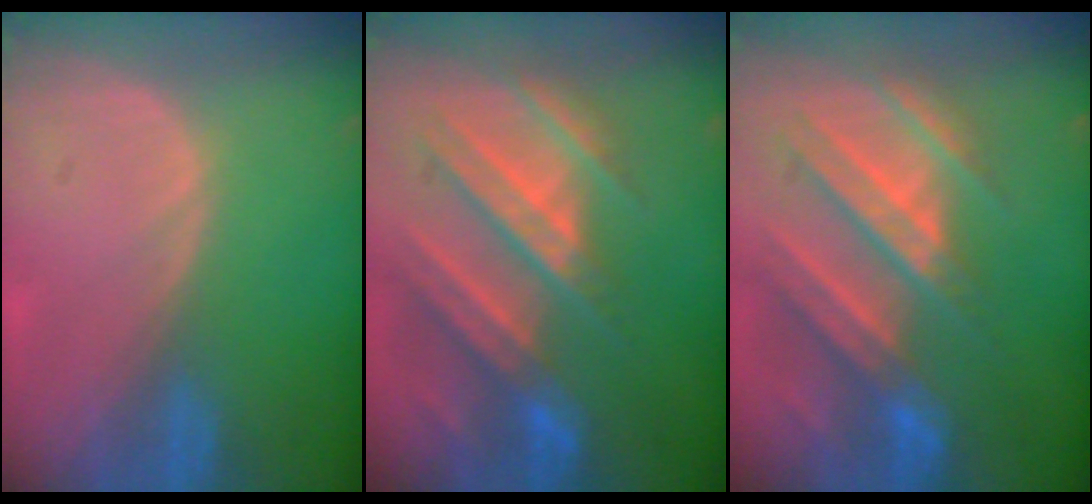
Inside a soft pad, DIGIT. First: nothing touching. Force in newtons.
{"total": 10.5, "press": 9.6, "slide": 4.2}
{"total": 10.5, "press": 9.6, "slide": 4.3}